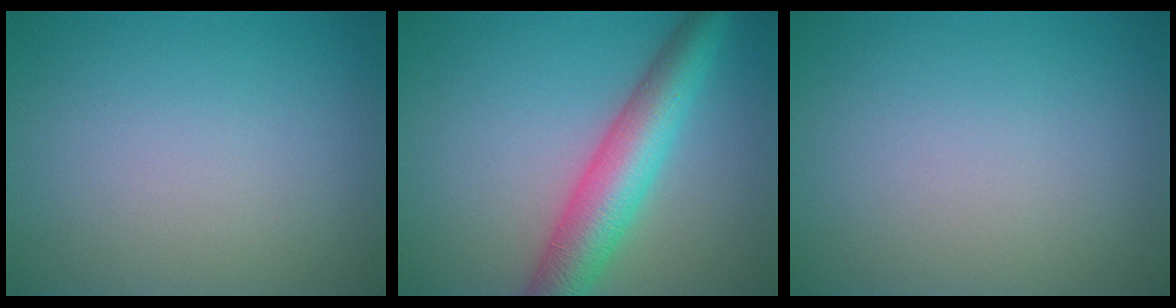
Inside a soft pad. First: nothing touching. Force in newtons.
{"total": 6.8, "press": 6.8, "slide": 0.1}
{"total": 0.0}